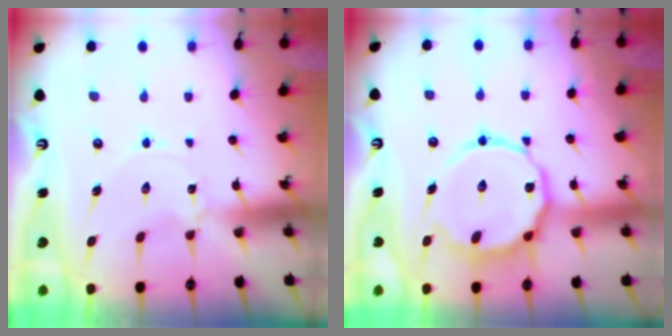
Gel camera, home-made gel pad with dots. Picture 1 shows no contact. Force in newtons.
{"total": 14.1, "press": 14.1, "slide": 1.3}